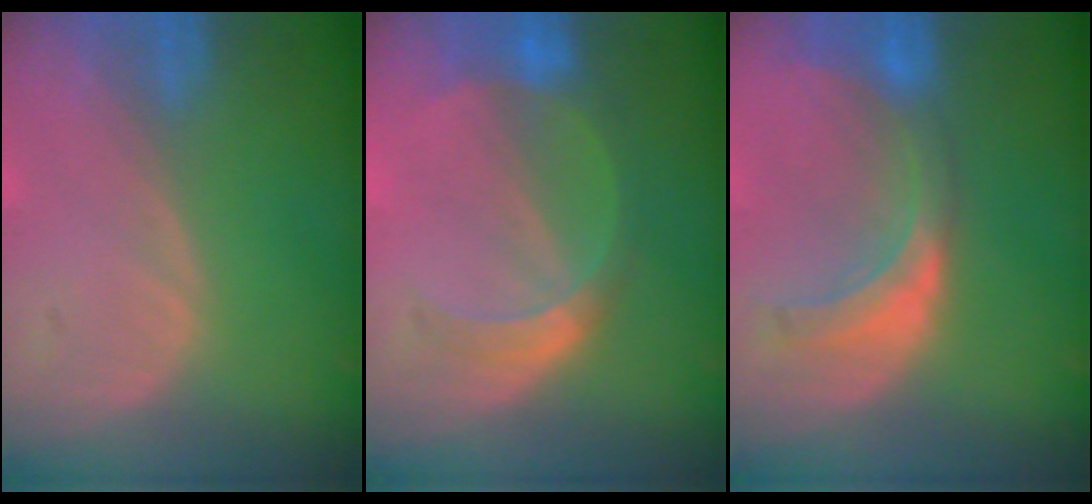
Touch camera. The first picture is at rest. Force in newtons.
{"total": 6.1, "press": 5.5, "slide": 2.8}
{"total": 7.4, "press": 6.8, "slide": 2.9}